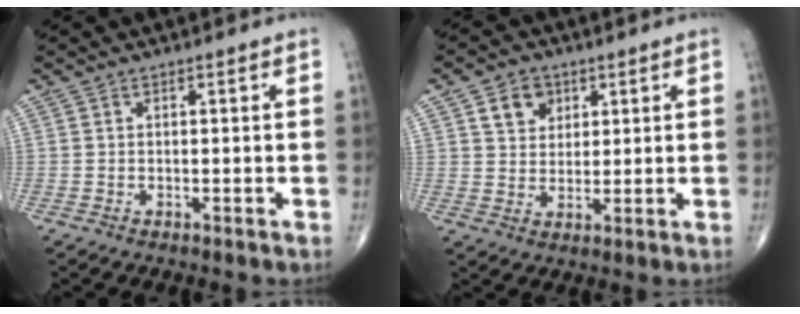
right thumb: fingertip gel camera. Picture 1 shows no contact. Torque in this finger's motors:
{"motor_torque": [0.01, -0.12, 0.42, 0.35, 0.03]}